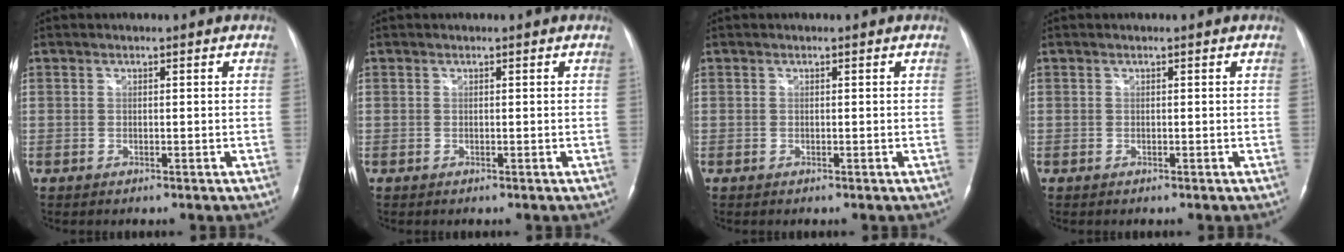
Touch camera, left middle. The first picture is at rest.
{"total": 0.0}
{"total": 0.0}
{"total": 0.0}